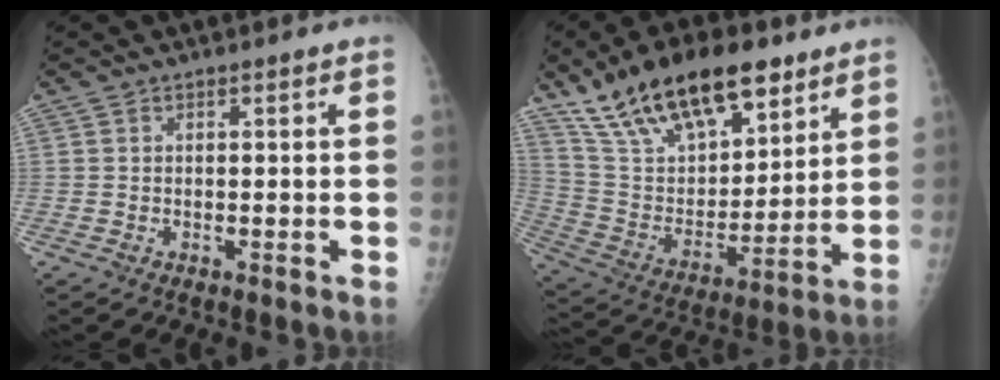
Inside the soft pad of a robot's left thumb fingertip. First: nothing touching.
{"total": 24.0, "force": [15.7, 10.9, 14.6], "torque": [-0.219, -0.040, 0.280]}